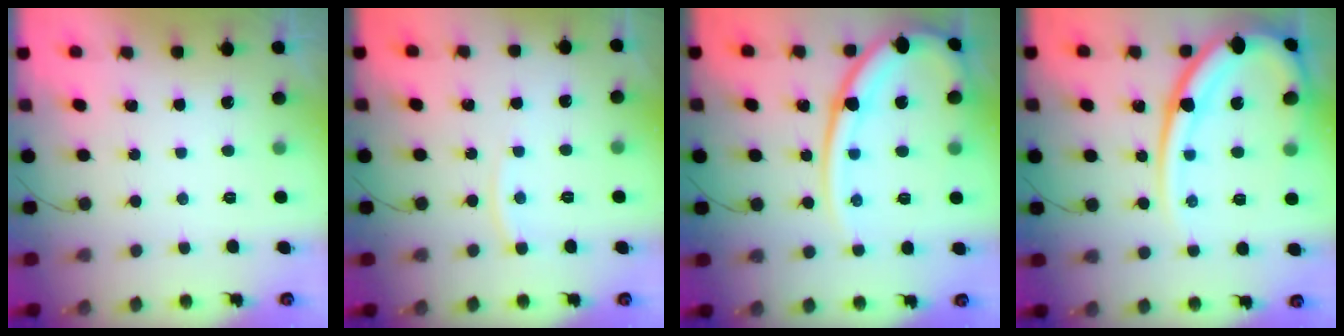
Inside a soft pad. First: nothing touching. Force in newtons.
{"total": 3.8, "press": 3.8, "slide": 0.1}
{"total": 16.6, "press": 16.5, "slide": 2.1}
{"total": 19.2, "press": 19.0, "slide": 2.7}